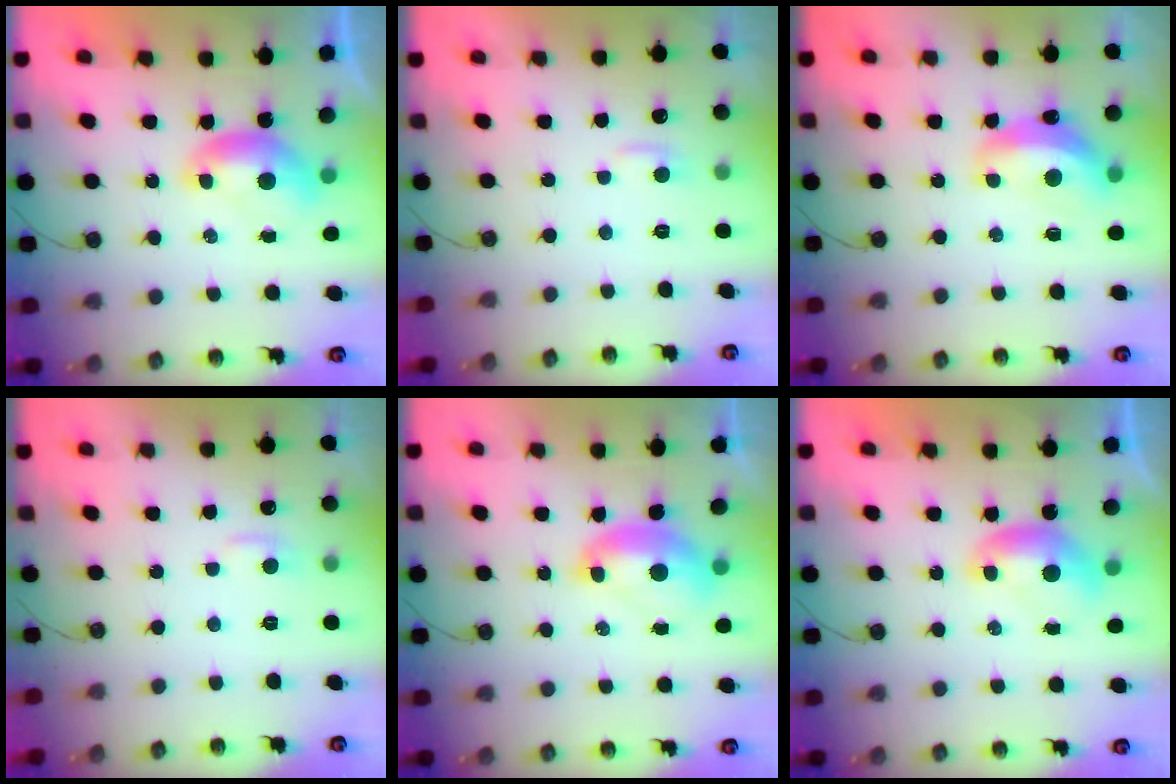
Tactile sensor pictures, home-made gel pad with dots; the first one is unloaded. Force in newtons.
{"total": 2.9, "press": 2.9, "slide": 0.4}
{"total": 6.1, "press": 6.0, "slide": 0.9}
{"total": 1.8, "press": 1.7, "slide": 0.6}
{"total": 2.1, "press": 2.0, "slide": 0.7}
{"total": 0.0}